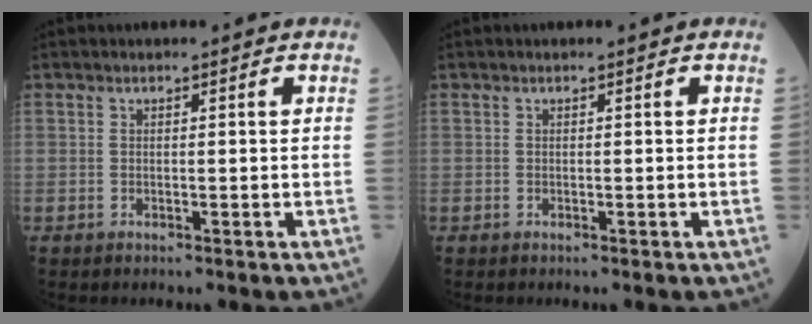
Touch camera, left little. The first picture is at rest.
{"total": 0.0}